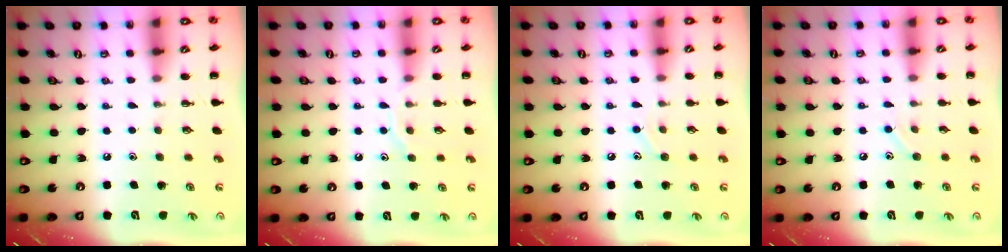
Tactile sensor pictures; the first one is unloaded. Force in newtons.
{"total": 7.5, "press": 7.4, "slide": 0.7}
{"total": 7.5, "press": 7.3, "slide": 2.1}
{"total": 6.2, "press": 6.0, "slide": 1.5}